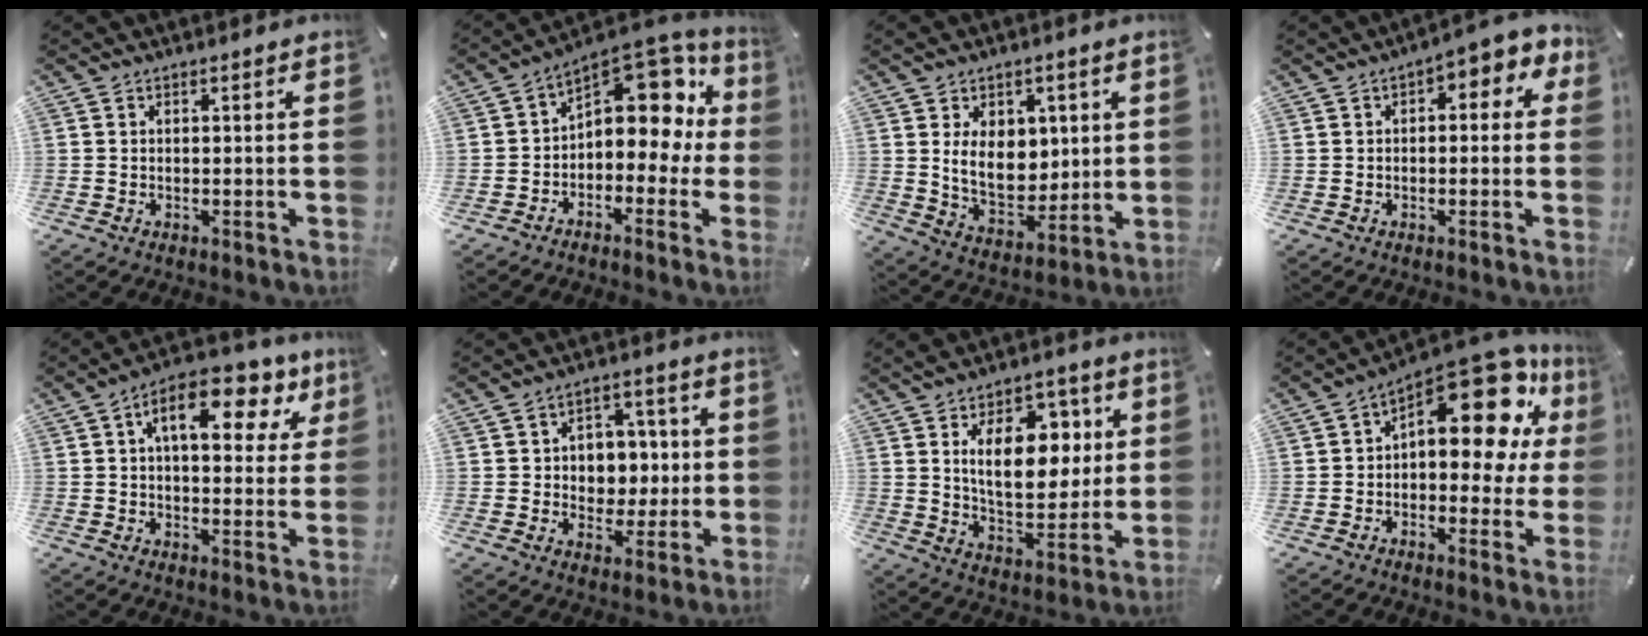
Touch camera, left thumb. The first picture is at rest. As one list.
[{"total": 12.2, "force": [5.4, 7.9, 7.5], "torque": [-0.098, -0.050, 0.094]}, {"total": 11.5, "force": [2.7, 8.5, 7.3], "torque": [-0.124, -0.005, 0.052]}, {"total": 3.9, "force": [0.3, 2.5, 3.0], "torque": [-0.045, 0.004, -0.002]}, {"total": 13.6, "force": [6.0, 6.9, 10.1], "torque": [-0.140, -0.024, 0.095]}, {"total": 8.5, "force": [0.4, 7.8, 3.3], "torque": [-0.034, -0.001, 0.009]}, {"total": 16.4, "force": [5.5, 9.8, 11.9], "torque": [-0.185, -0.002, 0.096]}, {"total": 20.7, "force": [9.1, 10.3, 15.5], "torque": [-0.197, -0.075, 0.152]}]